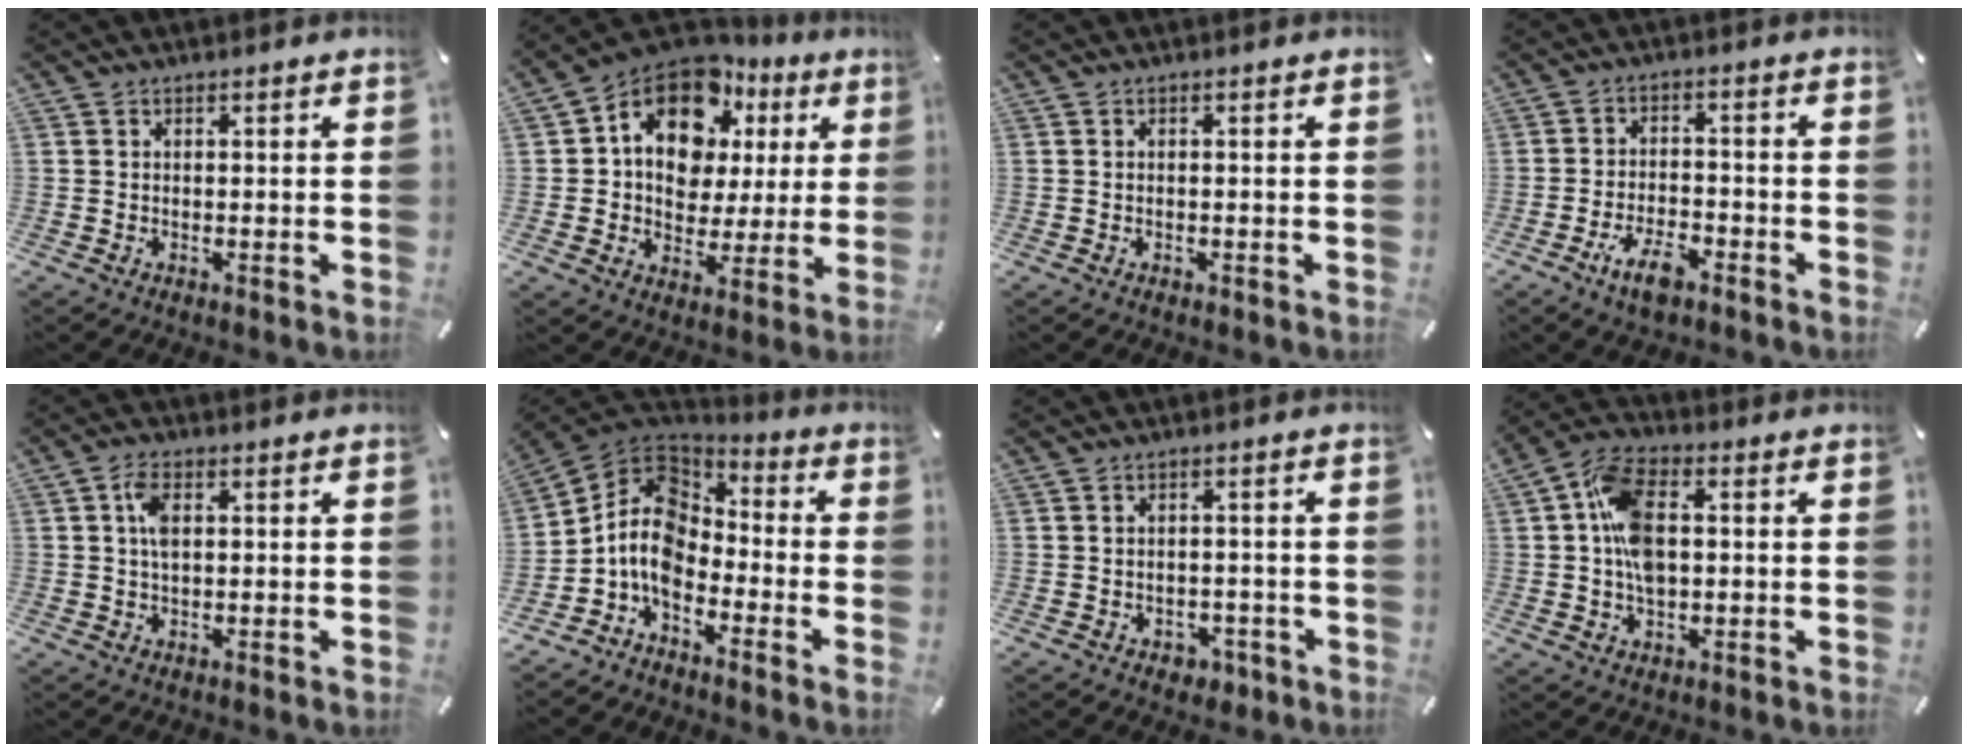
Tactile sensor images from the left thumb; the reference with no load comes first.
{"total": 15.1, "force": [7.3, 10.8, 7.7], "torque": [-0.132, -0.043, 0.131]}
{"total": 0.6, "force": [-0.2, 0.4, 0.3], "torque": [-0.005, 0.001, -0.006]}
{"total": 7.2, "force": [-4.5, 3.0, 4.7], "torque": [-0.096, 0.016, -0.083]}
{"total": 4.2, "force": [0.9, 2.1, 3.5], "torque": [-0.083, 0.006, 0.011]}
{"total": 10.4, "force": [-3.9, 7.5, 5.9], "torque": [-0.143, 0.017, -0.081]}
{"total": 3.5, "force": [-1.7, 2.7, 1.5], "torque": [-0.023, 0.009, -0.030]}
{"total": 11.0, "force": [0.7, 6.8, 8.6], "torque": [-0.176, 0.009, 0.013]}